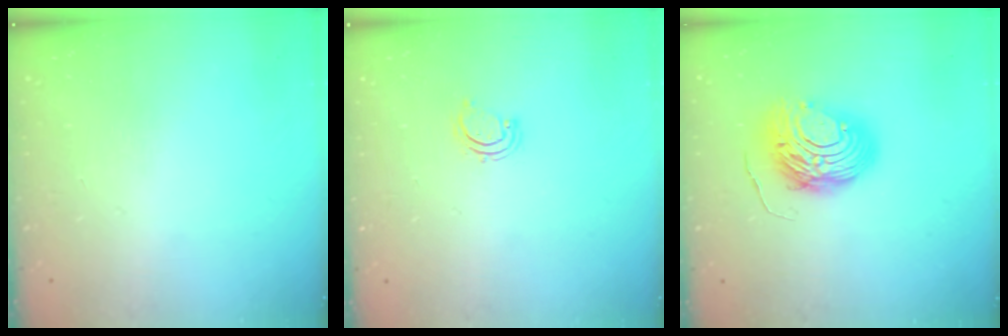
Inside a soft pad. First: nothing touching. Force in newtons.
{"total": 2.9, "press": 2.9, "slide": 0.3}
{"total": 10.4, "press": 10.3, "slide": 1.1}